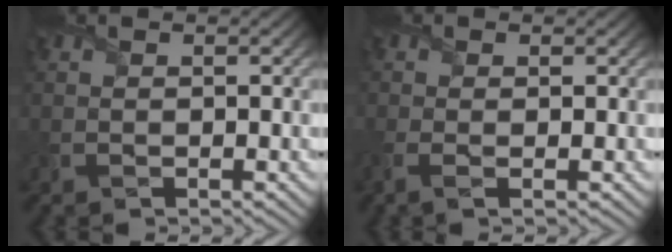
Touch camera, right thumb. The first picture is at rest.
{"total": 2.0, "force": [-0.4, 0.6, 1.9], "torque": [-0.055, -0.004, -0.011]}